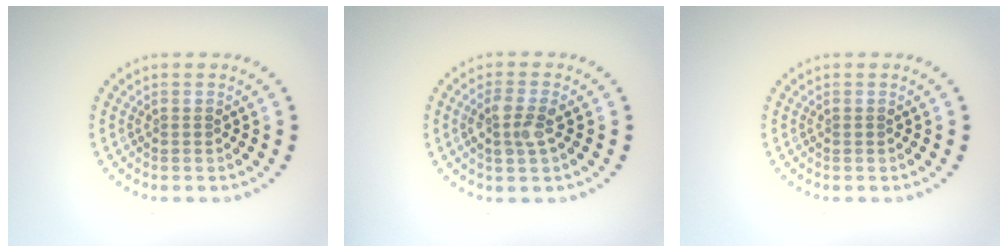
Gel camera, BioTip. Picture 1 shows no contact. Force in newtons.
{"total": 2.5, "press": 2.5, "slide": 0.5}
{"total": 0.0}